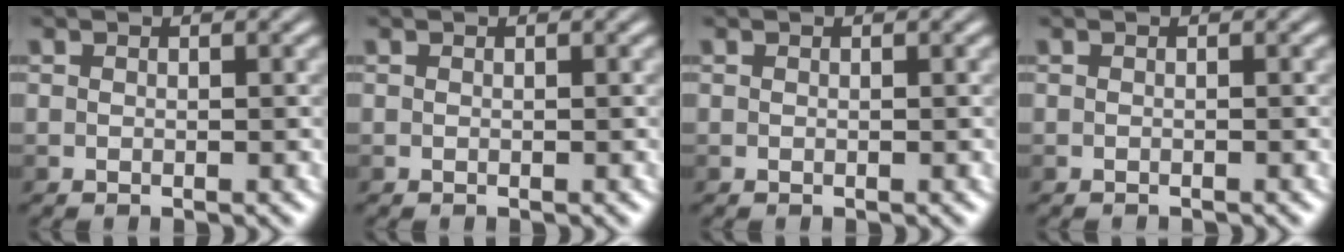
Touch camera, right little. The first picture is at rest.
{"total": 0.0}
{"total": 0.0}
{"total": 0.0}